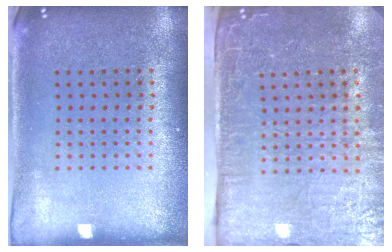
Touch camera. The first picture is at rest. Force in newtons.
{"total": 4.8, "press": 4.0, "slide": 2.6}